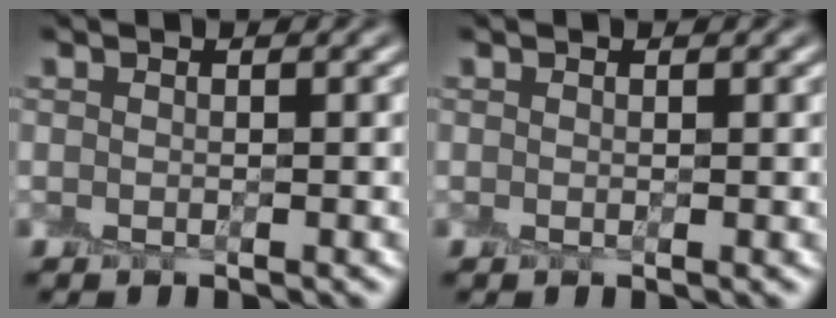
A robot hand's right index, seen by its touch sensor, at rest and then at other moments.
{"total": 0.0}